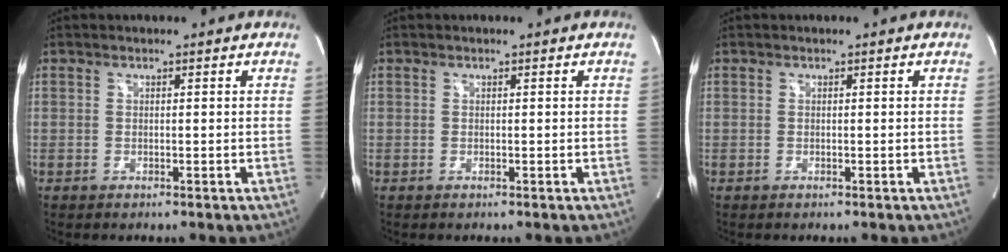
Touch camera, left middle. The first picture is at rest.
{"total": 0.0}
{"total": 0.0}